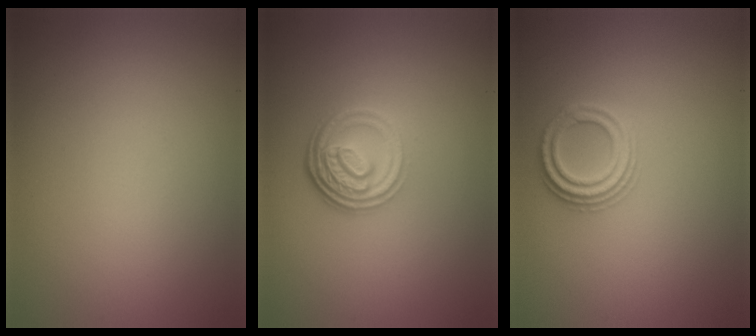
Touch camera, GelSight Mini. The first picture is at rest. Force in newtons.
{"total": 4.7, "press": 3.4, "slide": 3.2}
{"total": 2.5, "press": 2.4, "slide": 0.4}